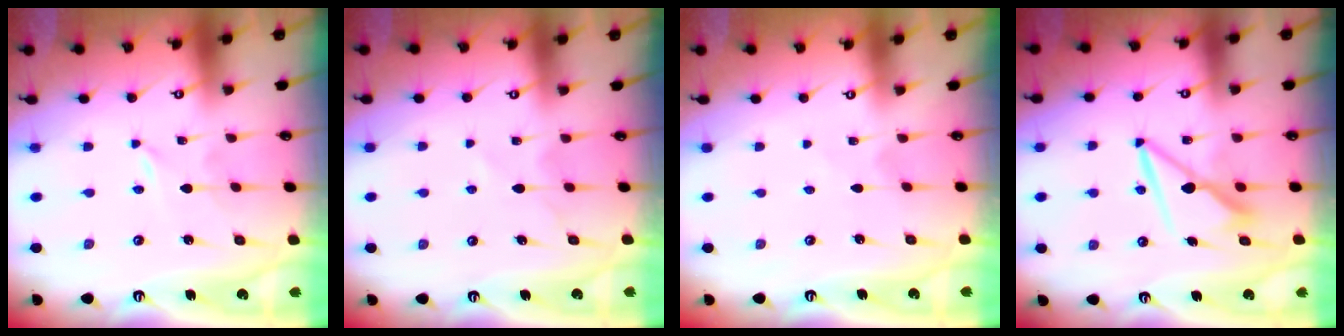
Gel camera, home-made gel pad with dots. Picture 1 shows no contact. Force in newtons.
{"total": 5.6, "press": 5.5, "slide": 0.7}
{"total": 1.6, "press": 1.6, "slide": 0.2}
{"total": 9.2, "press": 9.2, "slide": 0.9}